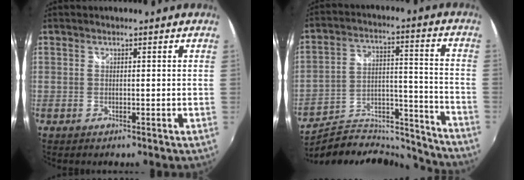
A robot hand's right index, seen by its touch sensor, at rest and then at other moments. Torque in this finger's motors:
{"motor_torque": [-0.21, -0.02, -0.49, -0.08]}